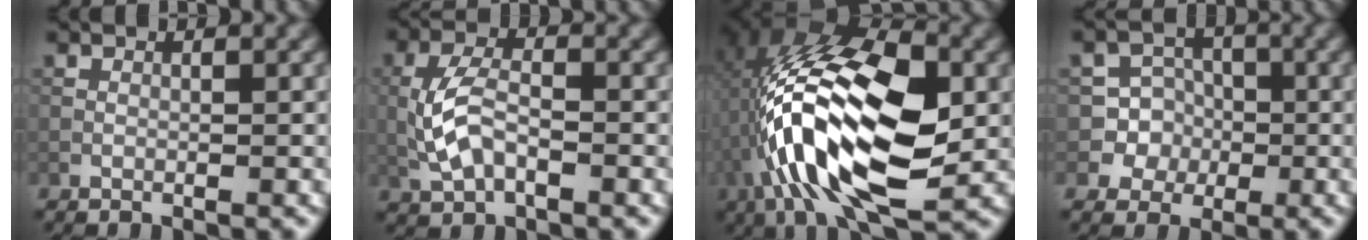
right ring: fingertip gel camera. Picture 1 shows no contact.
{"total": 3.9, "force": [-1.0, 1.9, 3.2], "torque": [-0.075, 0.005, -0.021]}
{"total": 14.1, "force": [-2.4, 6.1, 12.5], "torque": [-0.237, 0.013, -0.052]}
{"total": 5.6, "force": [-1.3, 5.5, 0.2], "torque": [0.013, 0.017, -0.039]}